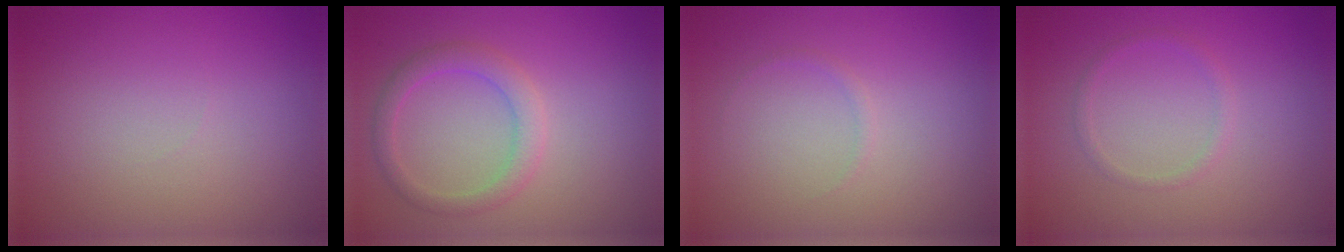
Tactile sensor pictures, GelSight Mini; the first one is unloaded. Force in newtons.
{"total": 2.5, "press": 2.5, "slide": 0.3}
{"total": 1.2, "press": 1.2, "slide": 0.2}
{"total": 1.0, "press": 0.9, "slide": 0.0}